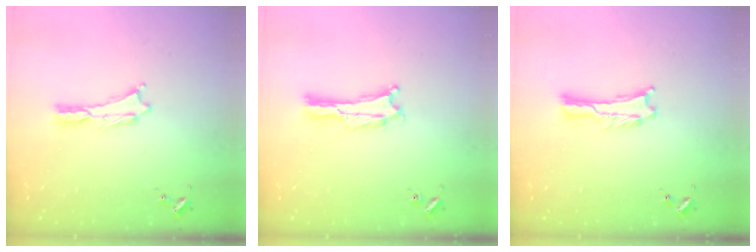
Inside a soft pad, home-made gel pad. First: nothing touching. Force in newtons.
{"total": 0.0}
{"total": 0.0}